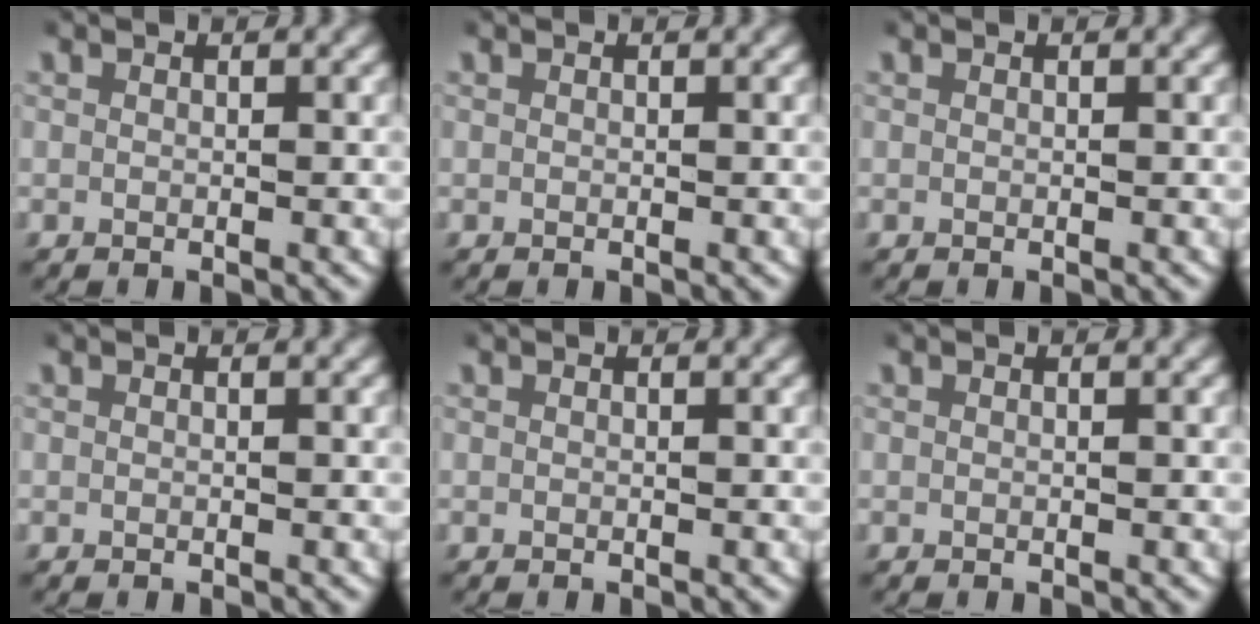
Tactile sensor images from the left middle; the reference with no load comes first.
{"total": 0.0}
{"total": 0.0}
{"total": 0.0}
{"total": 0.0}
{"total": 0.0}